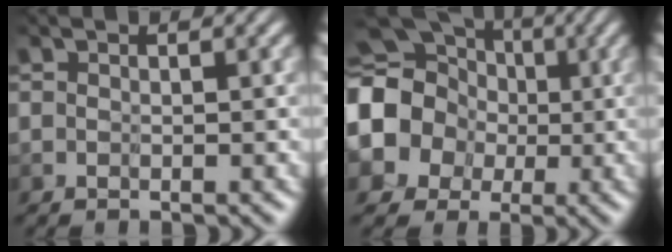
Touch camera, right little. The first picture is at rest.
{"total": 11.8, "force": [-0.1, 10.7, 4.8], "torque": [-0.153, 0.001, -0.034]}